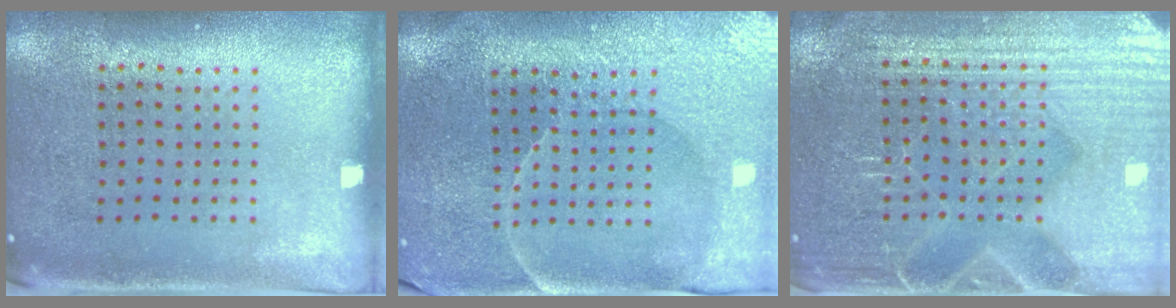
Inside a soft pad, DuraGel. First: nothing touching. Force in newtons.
{"total": 3.9, "press": 3.6, "slide": 1.4}
{"total": 4.7, "press": 4.5, "slide": 1.1}